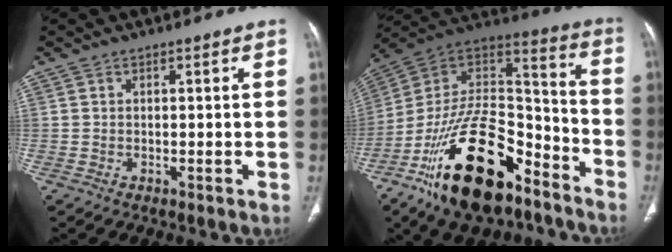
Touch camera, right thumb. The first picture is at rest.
{"total": 27.3, "force": [-15.5, 13.0, 18.3], "torque": [-0.318, 0.076, -0.262]}